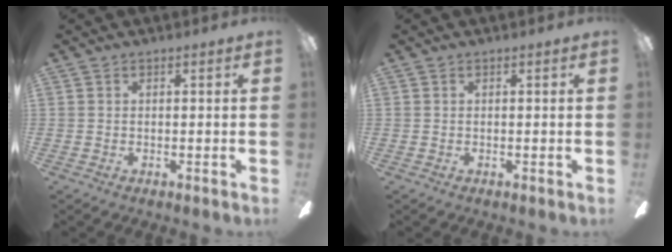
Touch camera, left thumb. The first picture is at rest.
{"total": 0.0}